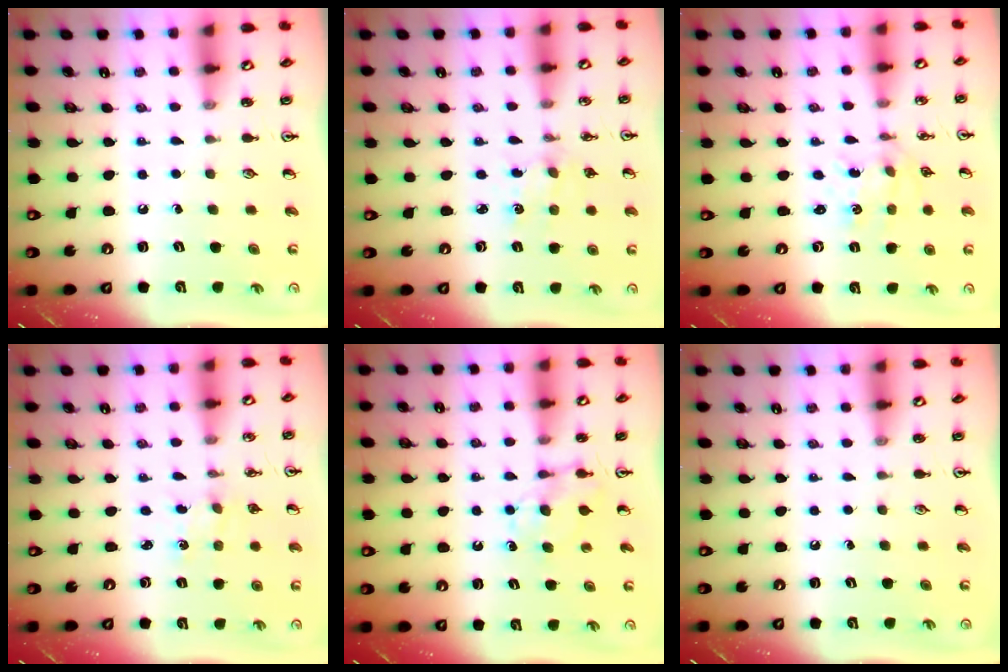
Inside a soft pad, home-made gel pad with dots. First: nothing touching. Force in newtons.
{"total": 2.8, "press": 2.8, "slide": 0.4}
{"total": 1.2, "press": 1.2, "slide": 0.2}
{"total": 0.0}
{"total": 5.7, "press": 5.7, "slide": 0.3}
{"total": 0.0}